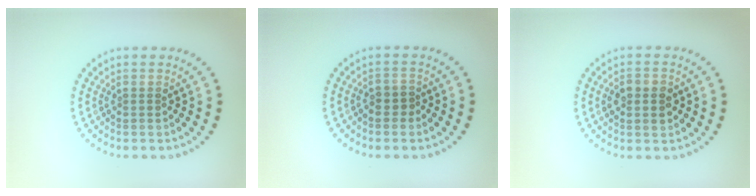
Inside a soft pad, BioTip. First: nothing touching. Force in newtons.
{"total": 1.2, "press": 1.0, "slide": 0.6}
{"total": 2.9, "press": 2.9, "slide": 0.1}